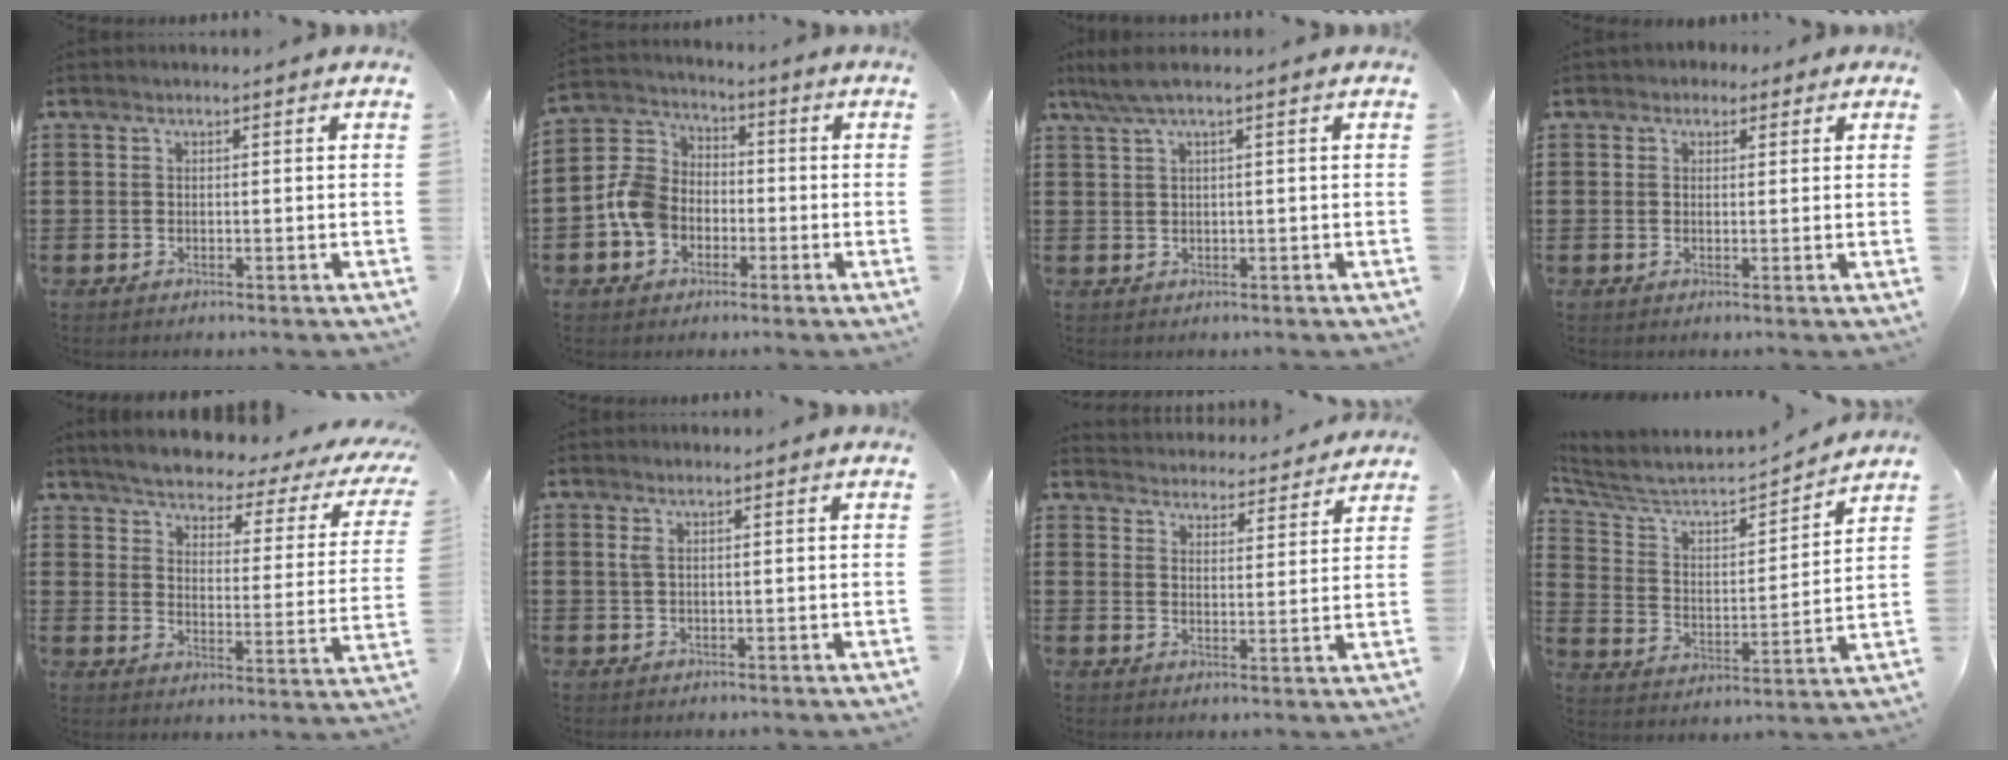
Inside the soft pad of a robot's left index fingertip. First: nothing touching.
{"total": 7.6, "force": [-2.6, 6.2, 3.6], "torque": [-0.099, 0.018, -0.054]}
{"total": 2.6, "force": [0.9, 0.0, 2.4], "torque": [-0.054, -0.004, 0.013]}
{"total": 1.6, "force": [0.9, 1.3, 0.3], "torque": [-0.003, 0.006, 0.015]}
{"total": 3.4, "force": [3.1, 0.3, 1.5], "torque": [-0.049, -0.028, 0.043]}
{"total": 1.2, "force": [0.5, 0.2, 1.1], "torque": [-0.023, 0.001, 0.008]}
{"total": 4.1, "force": [4.1, 0.1, -0.3], "torque": [-0.014, -0.027, 0.070]}
{"total": 5.1, "force": [4.7, 1.1, 1.3], "torque": [-0.057, -0.042, 0.072]}